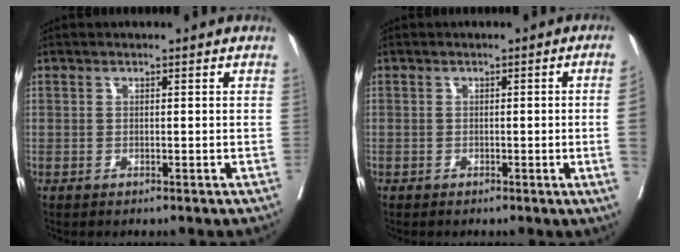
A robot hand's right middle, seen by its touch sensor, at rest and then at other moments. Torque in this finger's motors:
{"motor_torque": [1.08, -1.06, -0.28, -0.21]}